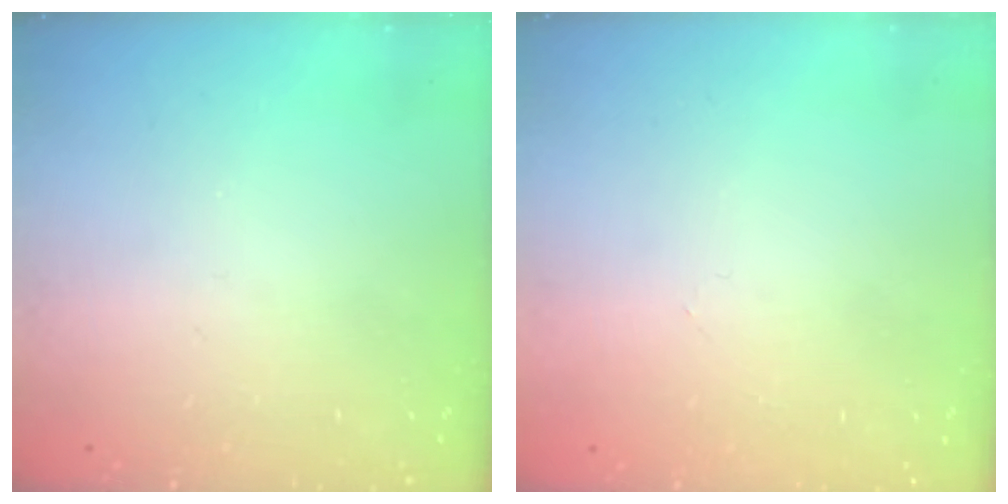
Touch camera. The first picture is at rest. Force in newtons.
{"total": 0.0}